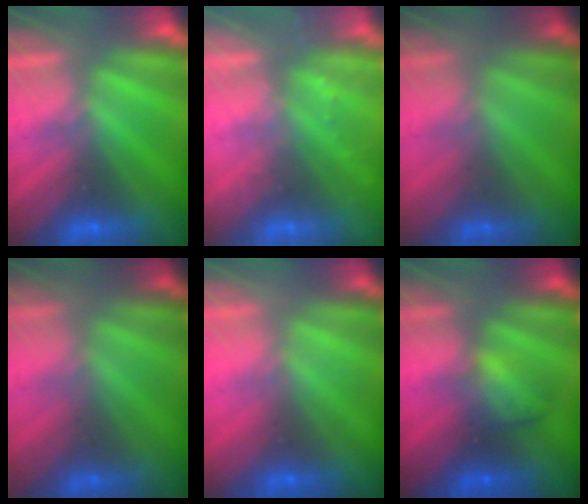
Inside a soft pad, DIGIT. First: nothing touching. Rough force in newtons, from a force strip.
{"total": 2.2}
{"total": 1.7}
{"total": 1.8}
{"total": 2.0}
{"total": 2.1}